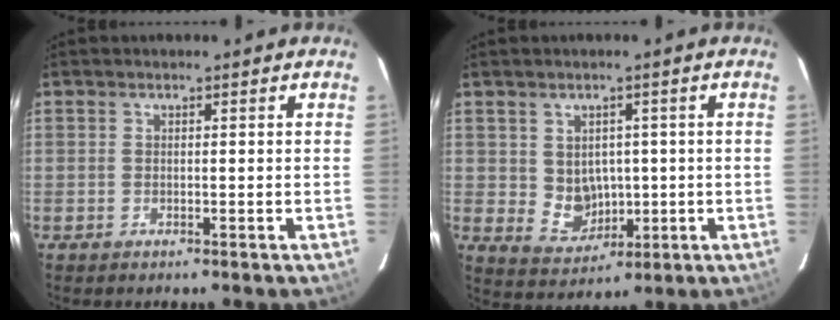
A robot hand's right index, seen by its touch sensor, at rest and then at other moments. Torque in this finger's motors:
{"motor_torque": [0.63, 0.09, 0.09, 0.05]}